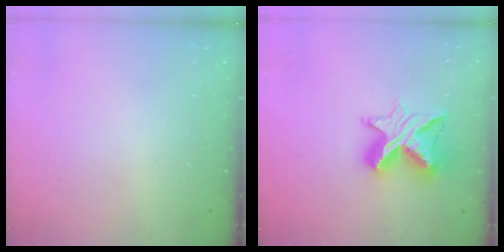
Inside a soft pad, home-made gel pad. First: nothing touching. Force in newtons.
{"total": 11.8, "press": 11.8, "slide": 0.9}